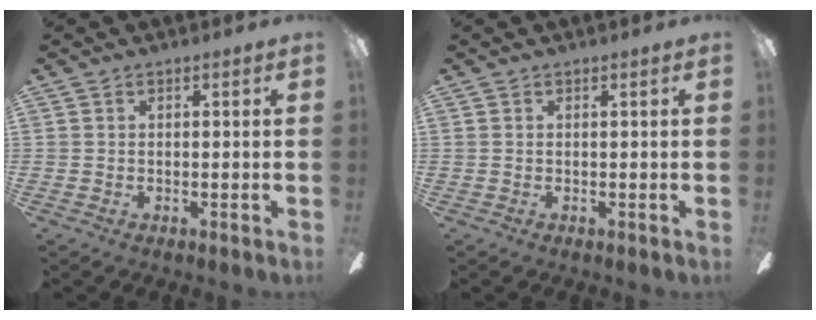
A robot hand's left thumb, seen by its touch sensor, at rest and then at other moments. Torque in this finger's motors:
{"motor_torque": [-0.10, 0.10, 0.12, -0.12, 0.00]}